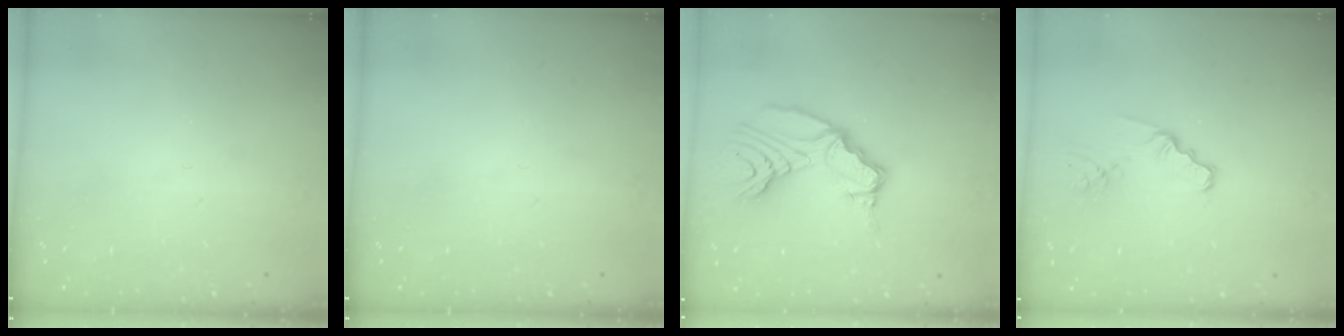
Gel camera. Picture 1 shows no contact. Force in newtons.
{"total": 0.0}
{"total": 14.1, "press": 13.9, "slide": 2.7}
{"total": 1.9, "press": 1.9, "slide": 0.3}